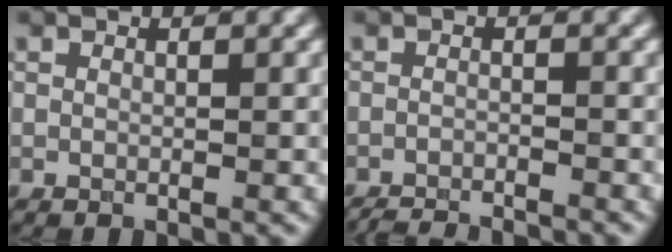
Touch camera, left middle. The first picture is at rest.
{"total": 4.0, "force": [-3.9, 0.3, 0.8], "torque": [-0.006, -0.013, -0.058]}